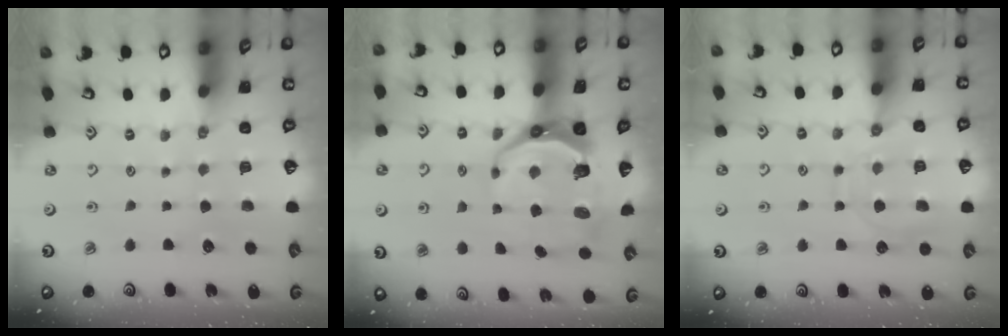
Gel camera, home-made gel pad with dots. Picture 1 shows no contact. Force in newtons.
{"total": 11.3, "press": 10.3, "slide": 4.5}
{"total": 11.3, "press": 11.2, "slide": 1.1}